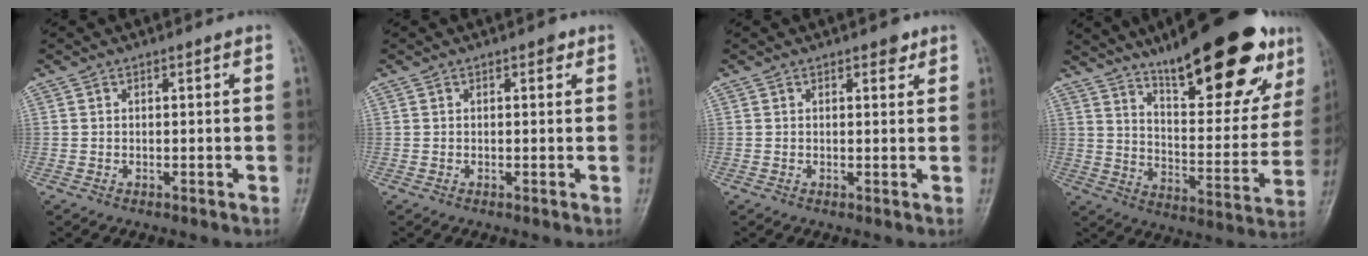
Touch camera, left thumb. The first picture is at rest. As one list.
[{"total": 1.2, "force": [0.6, 0.7, 0.8], "torque": [-0.003, 0.000, 0.004]}, {"total": 1.9, "force": [1.2, 1.0, 1.0], "torque": [-0.002, -0.004, 0.013]}, {"total": 27.3, "force": [17.5, 8.4, 19.2], "torque": [-0.234, -0.069, 0.264]}]